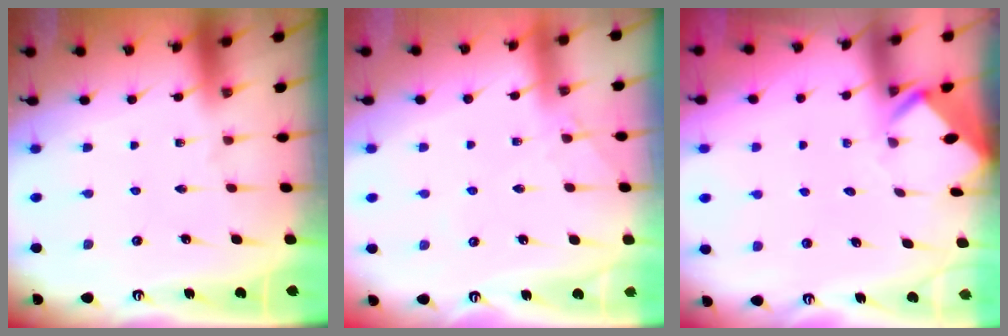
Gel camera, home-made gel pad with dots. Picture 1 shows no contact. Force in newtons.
{"total": 3.1, "press": 3.1, "slide": 0.5}
{"total": 3.5, "press": 3.5, "slide": 0.3}